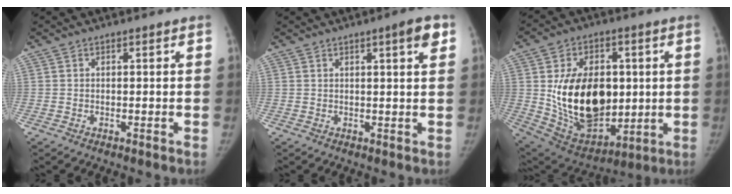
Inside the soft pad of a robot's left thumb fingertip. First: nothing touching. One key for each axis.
{"total": 4.1, "fx": 2.0, "fy": 0.5, "fz": 3.5, "tx": -0.041, "ty": -0.006, "tz": 0.026}
{"total": 22.6, "fx": 0.9, "fy": 14.9, "fz": 16.9, "tx": -0.239, "ty": -0.020, "tz": 0.045}